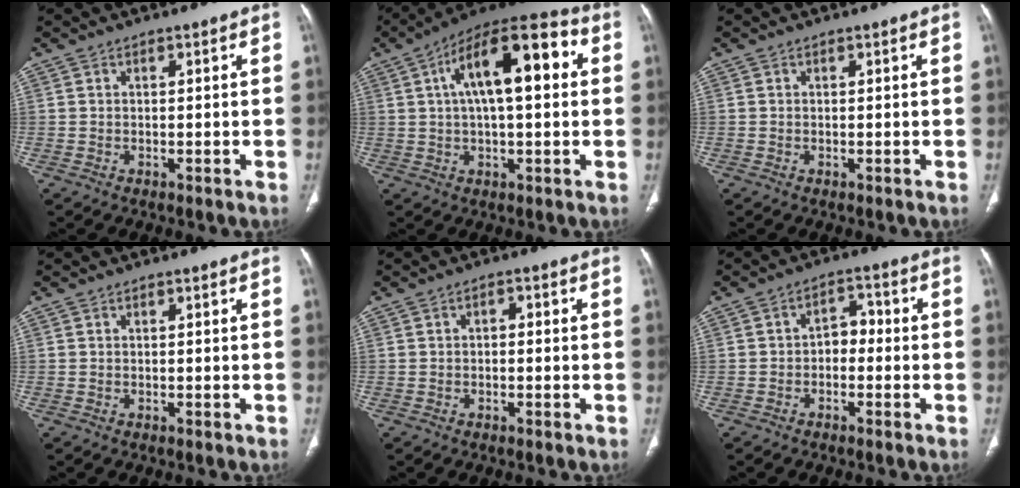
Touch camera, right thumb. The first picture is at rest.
{"total": 17.7, "force": [4.0, 7.1, 15.7], "torque": [-0.234, 0.030, 0.054]}
{"total": 0.0}
{"total": 0.0}
{"total": 1.4, "force": [-0.1, 1.0, 1.0], "torque": [-0.011, 0.008, -0.006]}
{"total": 4.1, "force": [-1.1, 3.0, 2.7], "torque": [-0.024, 0.026, -0.027]}